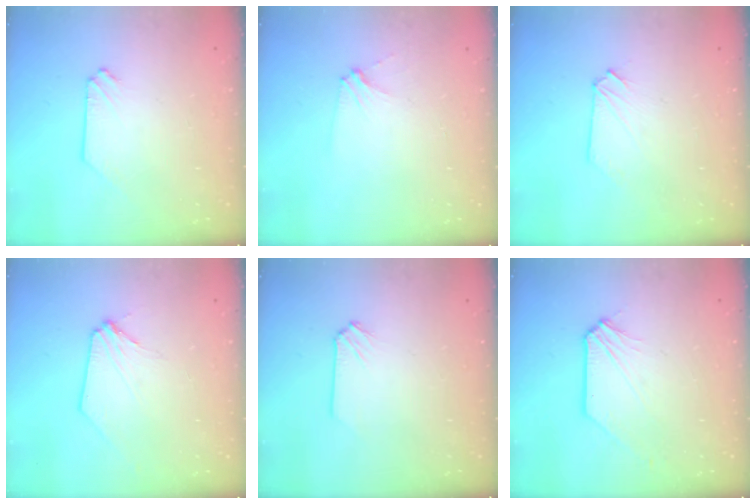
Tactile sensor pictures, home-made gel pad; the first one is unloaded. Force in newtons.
{"total": 2.8, "press": 2.8, "slide": 0.4}
{"total": 0.9, "press": 0.9, "slide": 0.2}
{"total": 1.5, "press": 1.4, "slide": 0.3}
{"total": 0.0}
{"total": 1.8, "press": 1.8, "slide": 0.2}